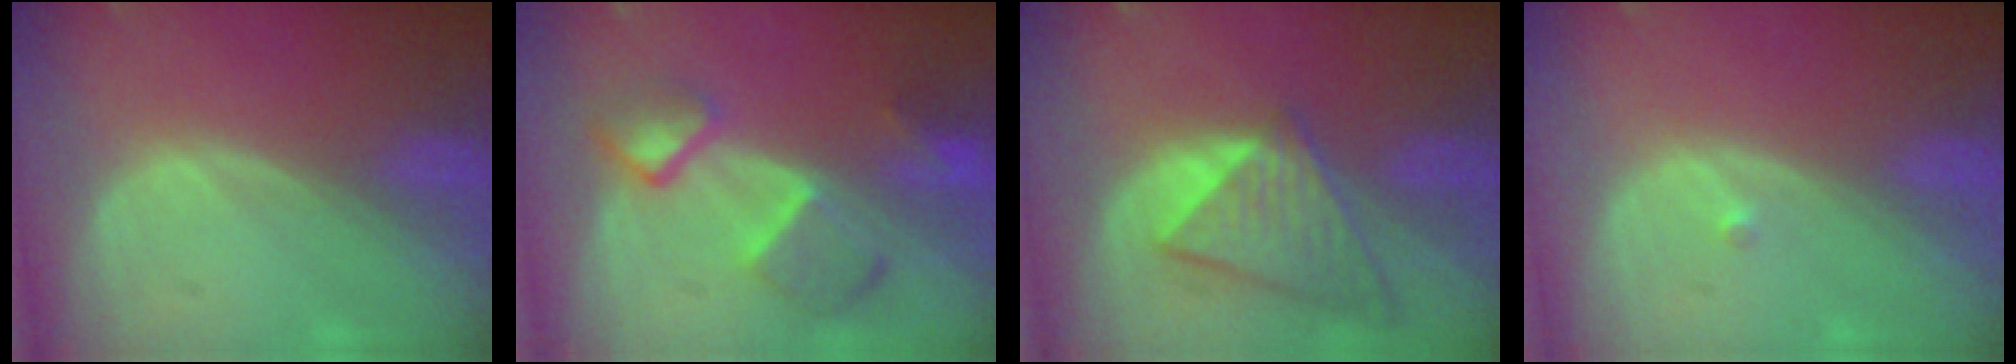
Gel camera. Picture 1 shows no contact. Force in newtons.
{"total": 7.5, "press": 6.7, "slide": 3.4}
{"total": 7.8, "press": 7.0, "slide": 3.4}
{"total": 0.6, "press": 0.5, "slide": 0.4}